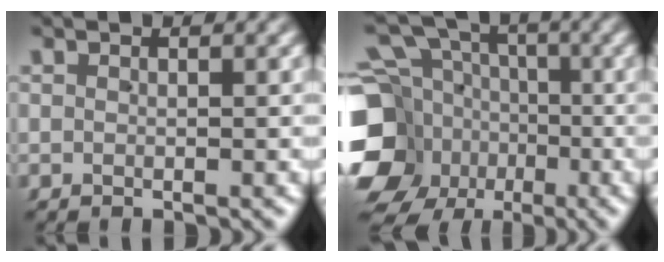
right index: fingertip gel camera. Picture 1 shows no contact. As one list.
[{"total": 13.3, "force": [-2.9, 11.4, 6.2], "torque": [-0.106, -0.046, -0.049]}]